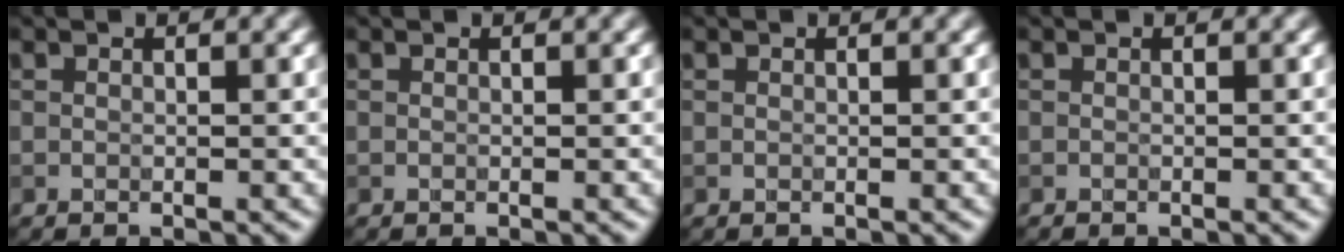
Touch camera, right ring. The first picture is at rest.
{"total": 0.0}
{"total": 0.0}
{"total": 0.0}